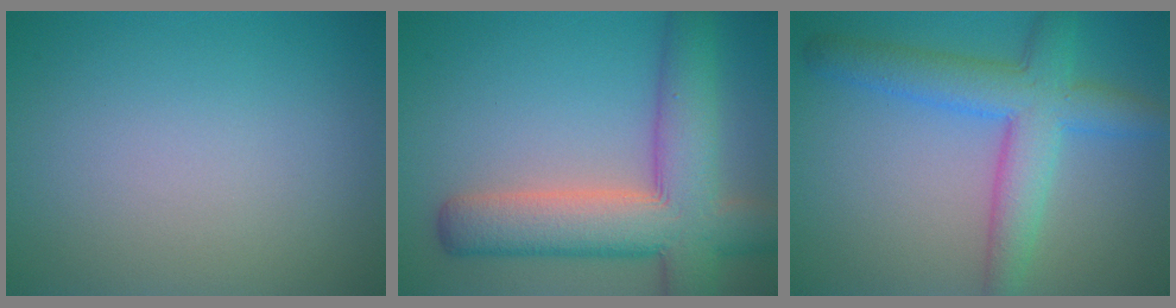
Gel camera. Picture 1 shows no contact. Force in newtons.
{"total": 9.4, "press": 9.4, "slide": 0.5}
{"total": 6.0, "press": 6.0, "slide": 0.2}